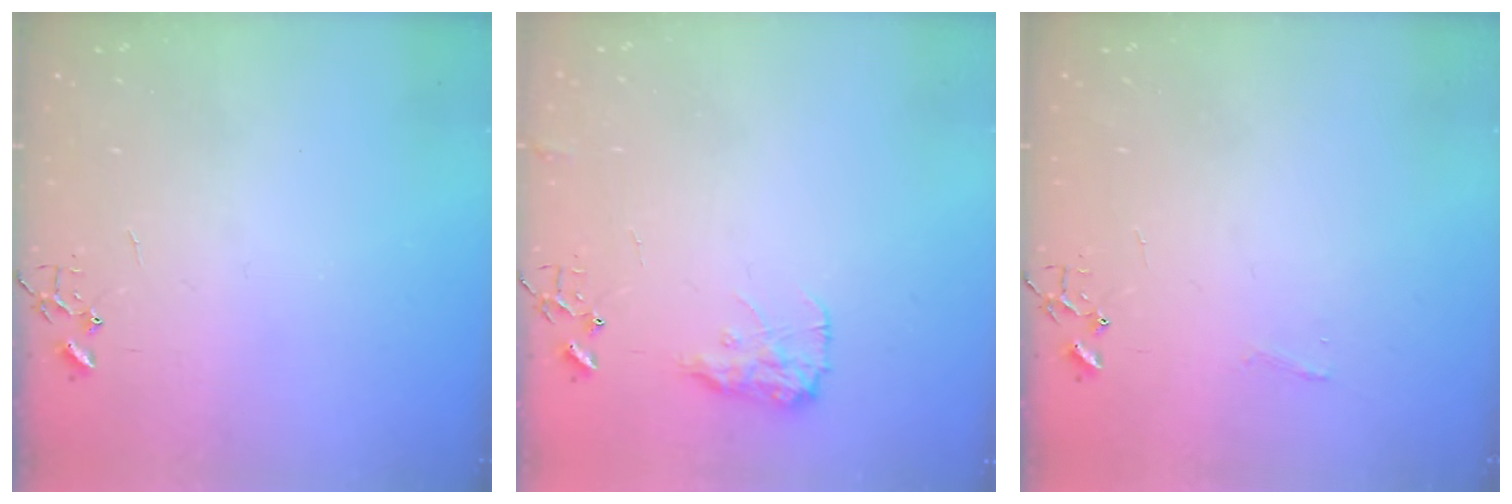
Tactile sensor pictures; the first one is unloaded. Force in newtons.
{"total": 9.8, "press": 9.8, "slide": 0.2}
{"total": 3.7, "press": 3.6, "slide": 0.5}